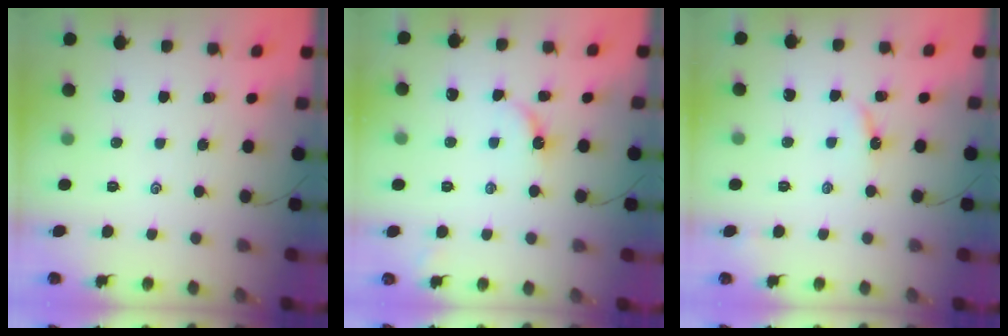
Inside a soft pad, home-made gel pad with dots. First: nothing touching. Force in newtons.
{"total": 5.0, "press": 5.0, "slide": 0.6}
{"total": 4.9, "press": 4.9, "slide": 0.6}